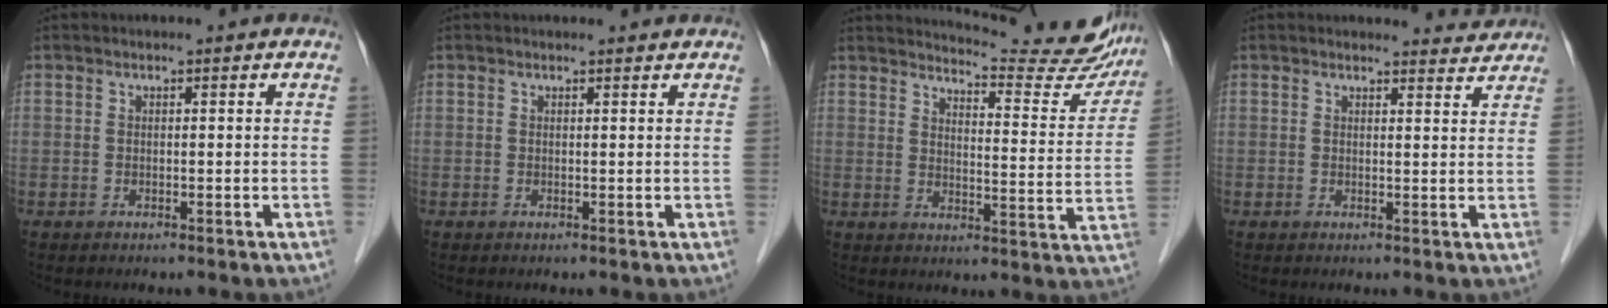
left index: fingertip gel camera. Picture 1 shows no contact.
{"total": 1.3, "force": [1.3, 0.1, 0.1], "torque": [-0.010, -0.001, 0.015]}
{"total": 17.1, "force": [16.5, 1.7, 4.1], "torque": [-0.047, -0.078, 0.187]}
{"total": 2.9, "force": [2.8, 0.3, -0.5], "torque": [0.001, -0.013, 0.025]}